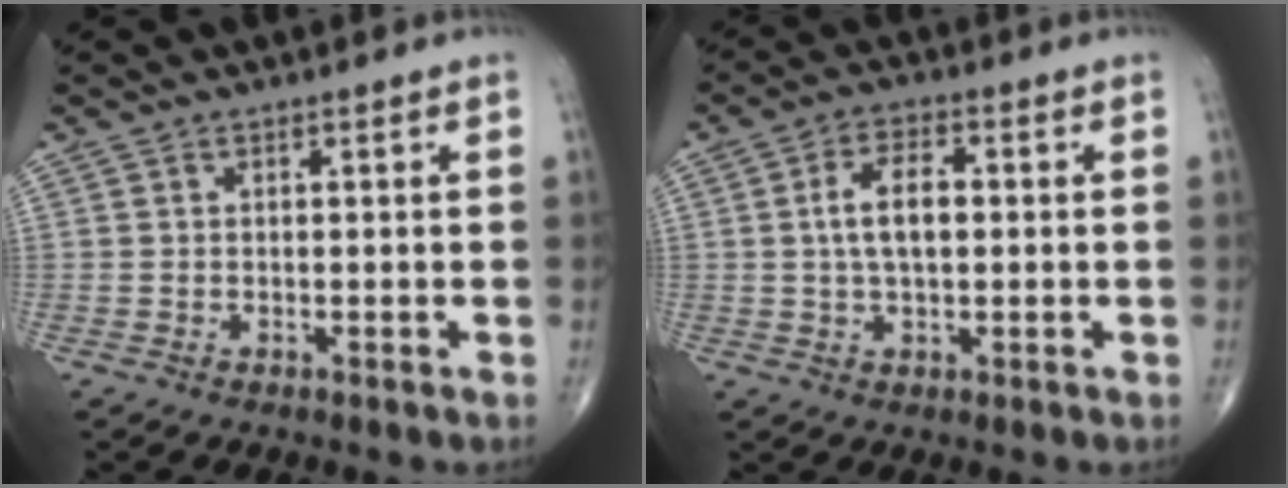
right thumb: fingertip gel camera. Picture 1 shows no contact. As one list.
[{"total": 7.3, "force": [0.6, 3.8, 6.2], "torque": [-0.114, 0.012, 0.007]}]